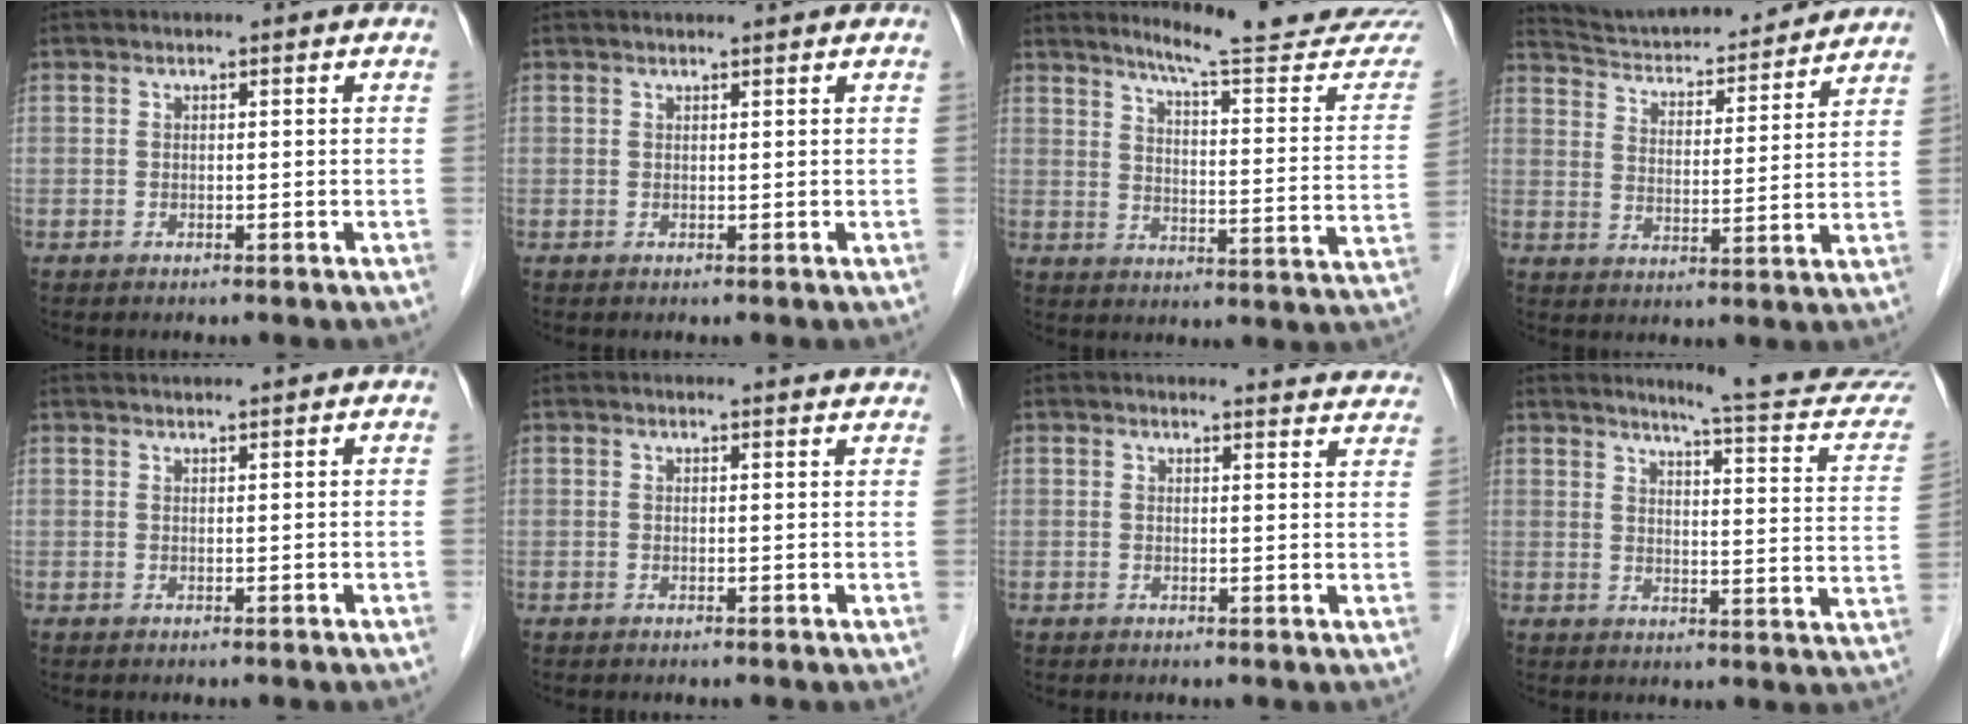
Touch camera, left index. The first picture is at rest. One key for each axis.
{"total": 1.8, "fx": 1.7, "fy": -0.1, "fz": 0.6, "tx": -0.007, "ty": 0.012, "tz": 0.027}
{"total": 19.8, "fx": 18.5, "fy": -0.5, "fz": 7.0, "tx": -0.097, "ty": -0.104, "tz": 0.226}
{"total": 18.6, "fx": 17.6, "fy": 2.7, "fz": 5.3, "tx": -0.080, "ty": 0.009, "tz": 0.254}
{"total": 3.7, "fx": 3.5, "fy": -0.4, "fz": 1.1, "tx": -0.012, "ty": 0.024, "tz": 0.051}
{"total": 4.9, "fx": 4.8, "fy": 0.3, "fz": 0.9, "tx": -0.013, "ty": 0.003, "tz": 0.039}
{"total": 11.5, "fx": 11.4, "fy": 1.0, "fz": 1.3, "tx": 0.013, "ty": -0.042, "tz": 0.098}
{"total": 16.0, "fx": 15.2, "fy": -0.9, "fz": 4.8, "tx": -0.065, "ty": -0.096, "tz": 0.170}